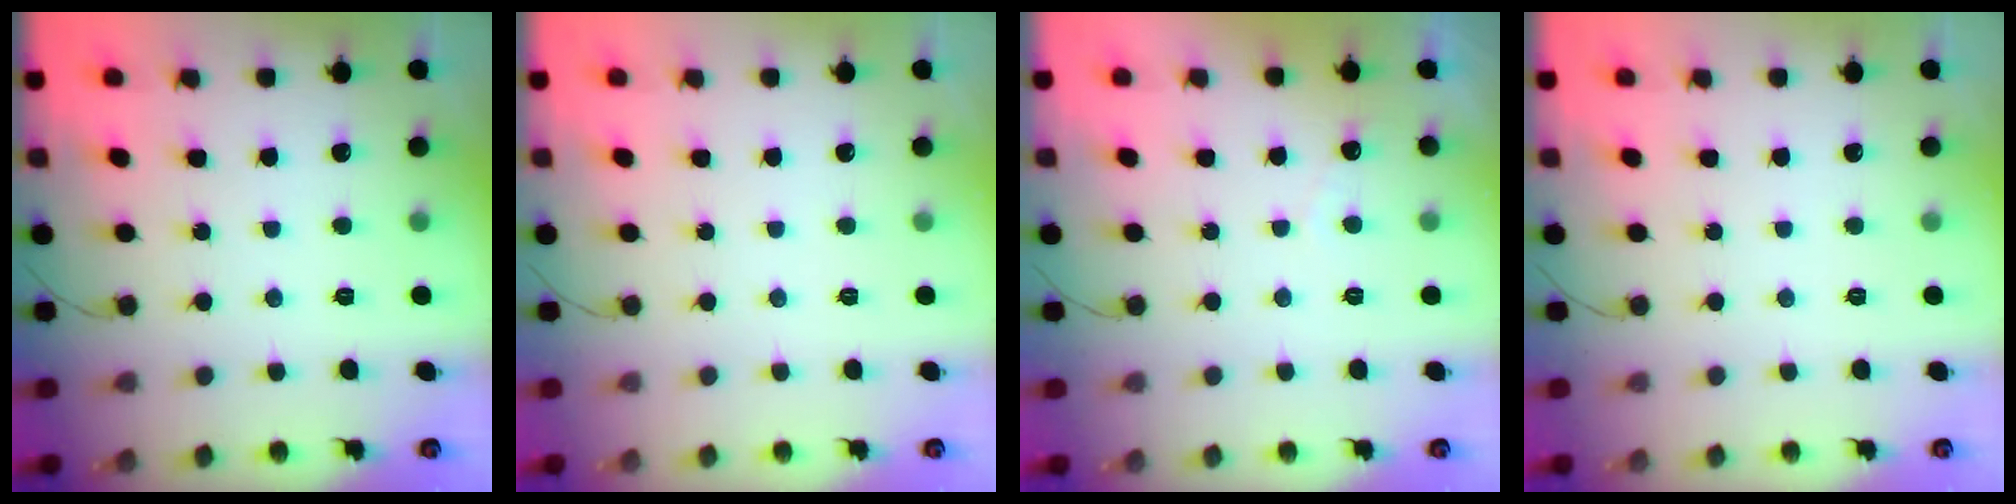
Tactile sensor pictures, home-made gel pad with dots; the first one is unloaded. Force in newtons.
{"total": 0.0}
{"total": 2.5, "press": 2.5, "slide": 0.1}
{"total": 0.0}